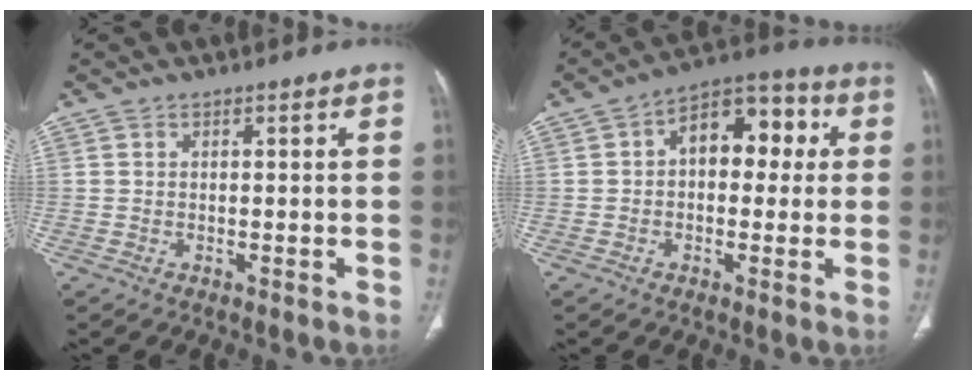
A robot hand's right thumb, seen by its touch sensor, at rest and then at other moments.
{"total": 11.6, "force": [1.8, 7.3, 8.9], "torque": [-0.087, 0.033, 0.015]}